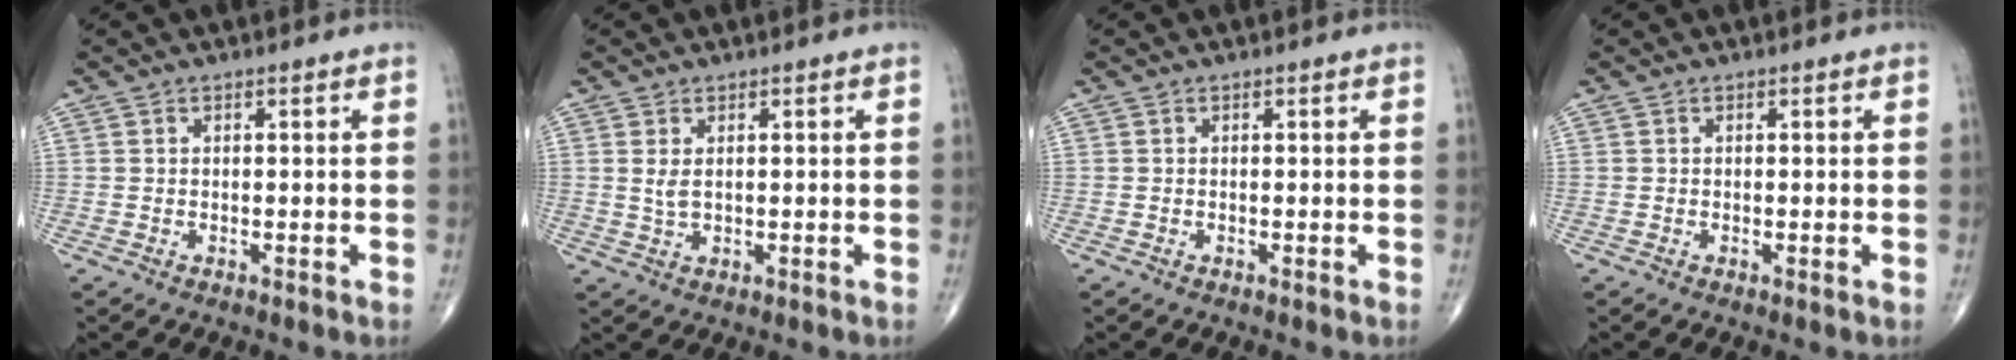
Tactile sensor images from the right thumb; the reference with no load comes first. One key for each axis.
{"total": 2.0, "fx": 0.5, "fy": 1.0, "fz": 1.7, "tx": -0.033, "ty": -0.003, "tz": 0.016}
{"total": 0.0}
{"total": 0.0}